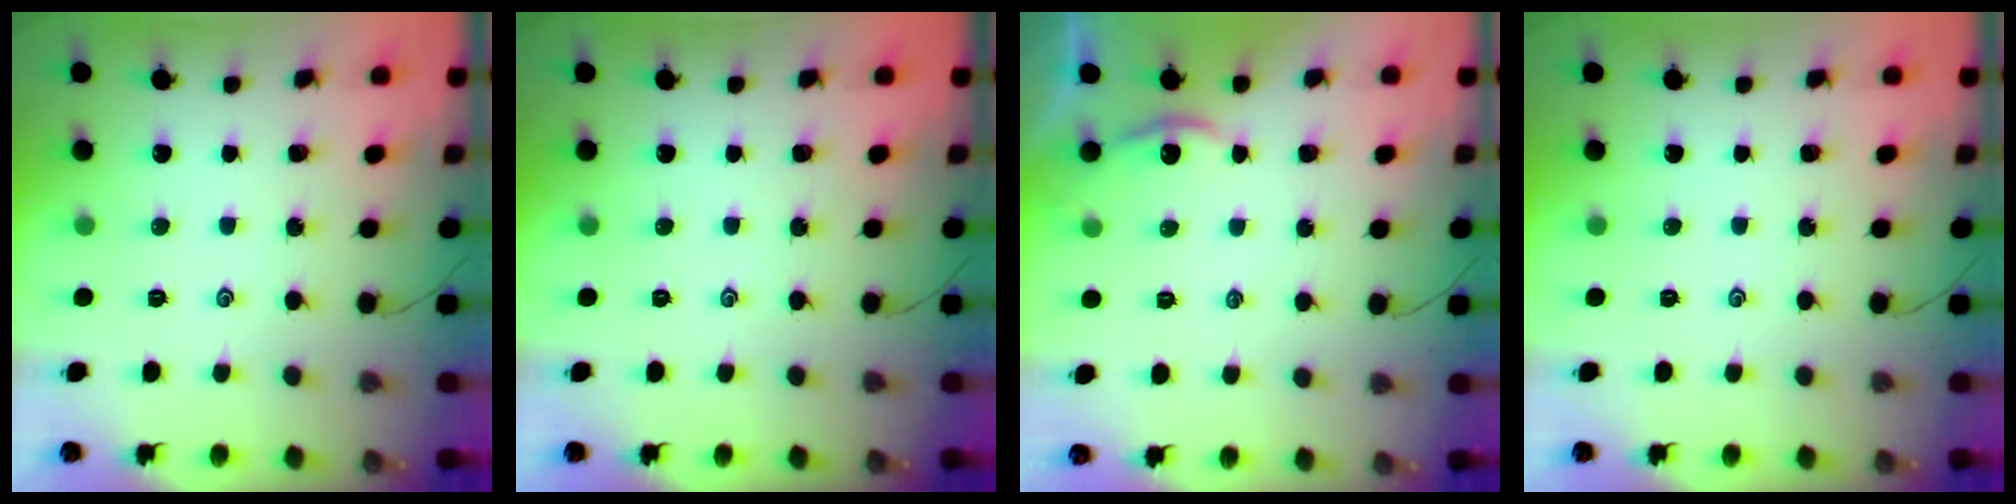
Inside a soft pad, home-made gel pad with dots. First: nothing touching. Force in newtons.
{"total": 0.0}
{"total": 2.4, "press": 2.4, "slide": 0.1}
{"total": 0.0}